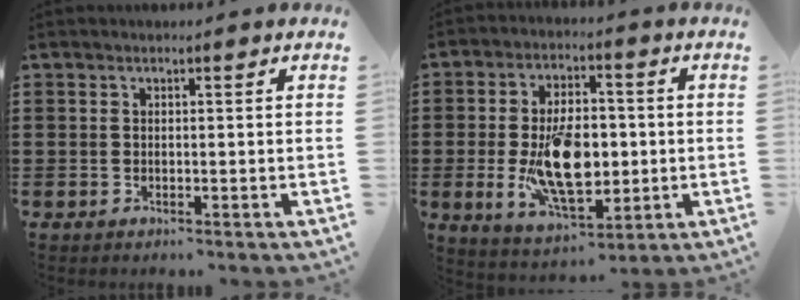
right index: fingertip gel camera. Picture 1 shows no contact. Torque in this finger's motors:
{"motor_torque": [2.09, 0.05, 0.79, 0.21]}